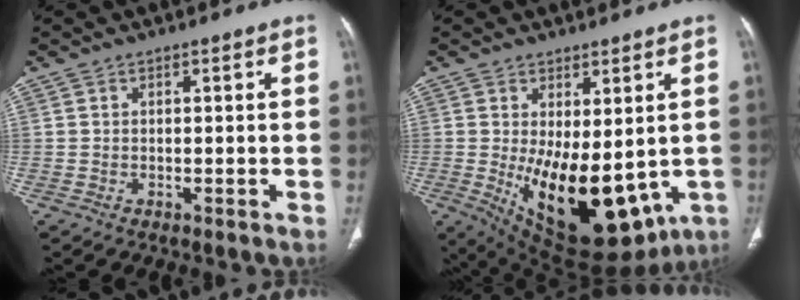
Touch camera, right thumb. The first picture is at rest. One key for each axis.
{"total": 19.1, "fx": -2.7, "fy": 9.5, "fz": 16.3, "tx": -0.229, "ty": -0.029, "tz": -0.005}